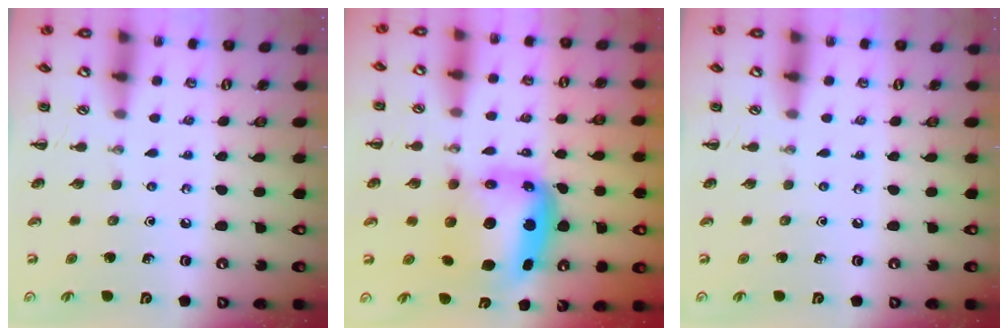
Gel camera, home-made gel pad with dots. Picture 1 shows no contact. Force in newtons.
{"total": 9.0, "press": 8.6, "slide": 2.6}
{"total": 0.0}